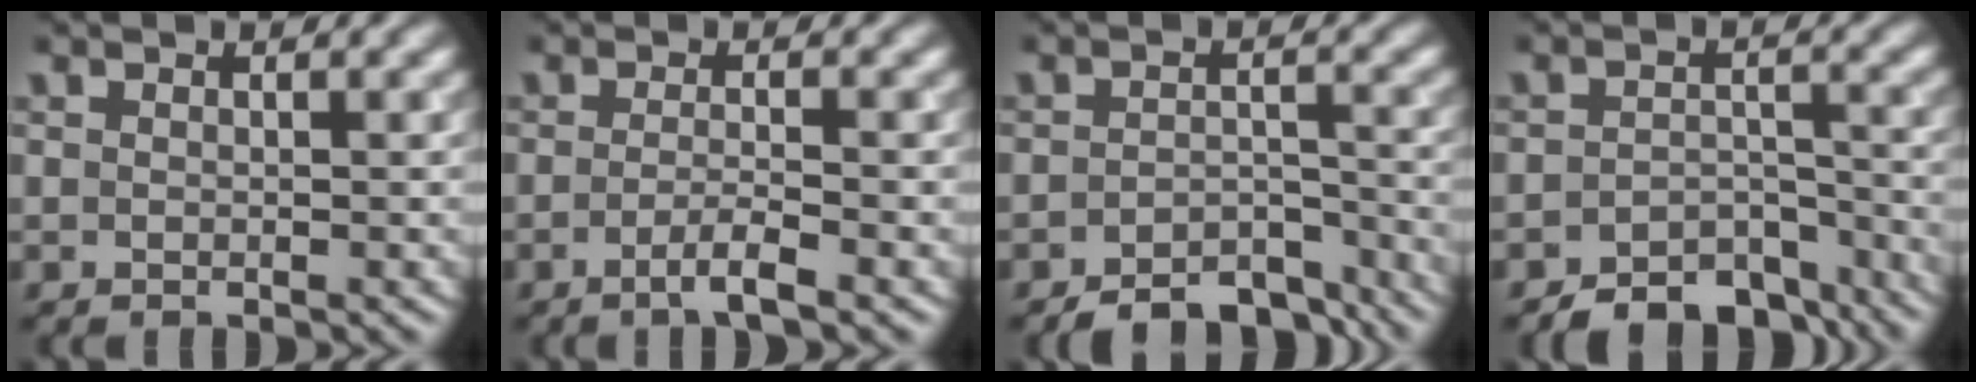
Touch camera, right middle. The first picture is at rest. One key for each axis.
{"total": 2.3, "fx": -1.1, "fy": 0.4, "fz": 1.9, "tx": -0.029, "ty": 0.003, "tz": -0.028}
{"total": 5.4, "fx": -4.5, "fy": 2.0, "fz": 2.2, "tx": -0.025, "ty": -0.004, "tz": -0.063}
{"total": 6.0, "fx": -5.1, "fy": 2.4, "fz": 2.2, "tx": -0.024, "ty": -0.008, "tz": -0.074}